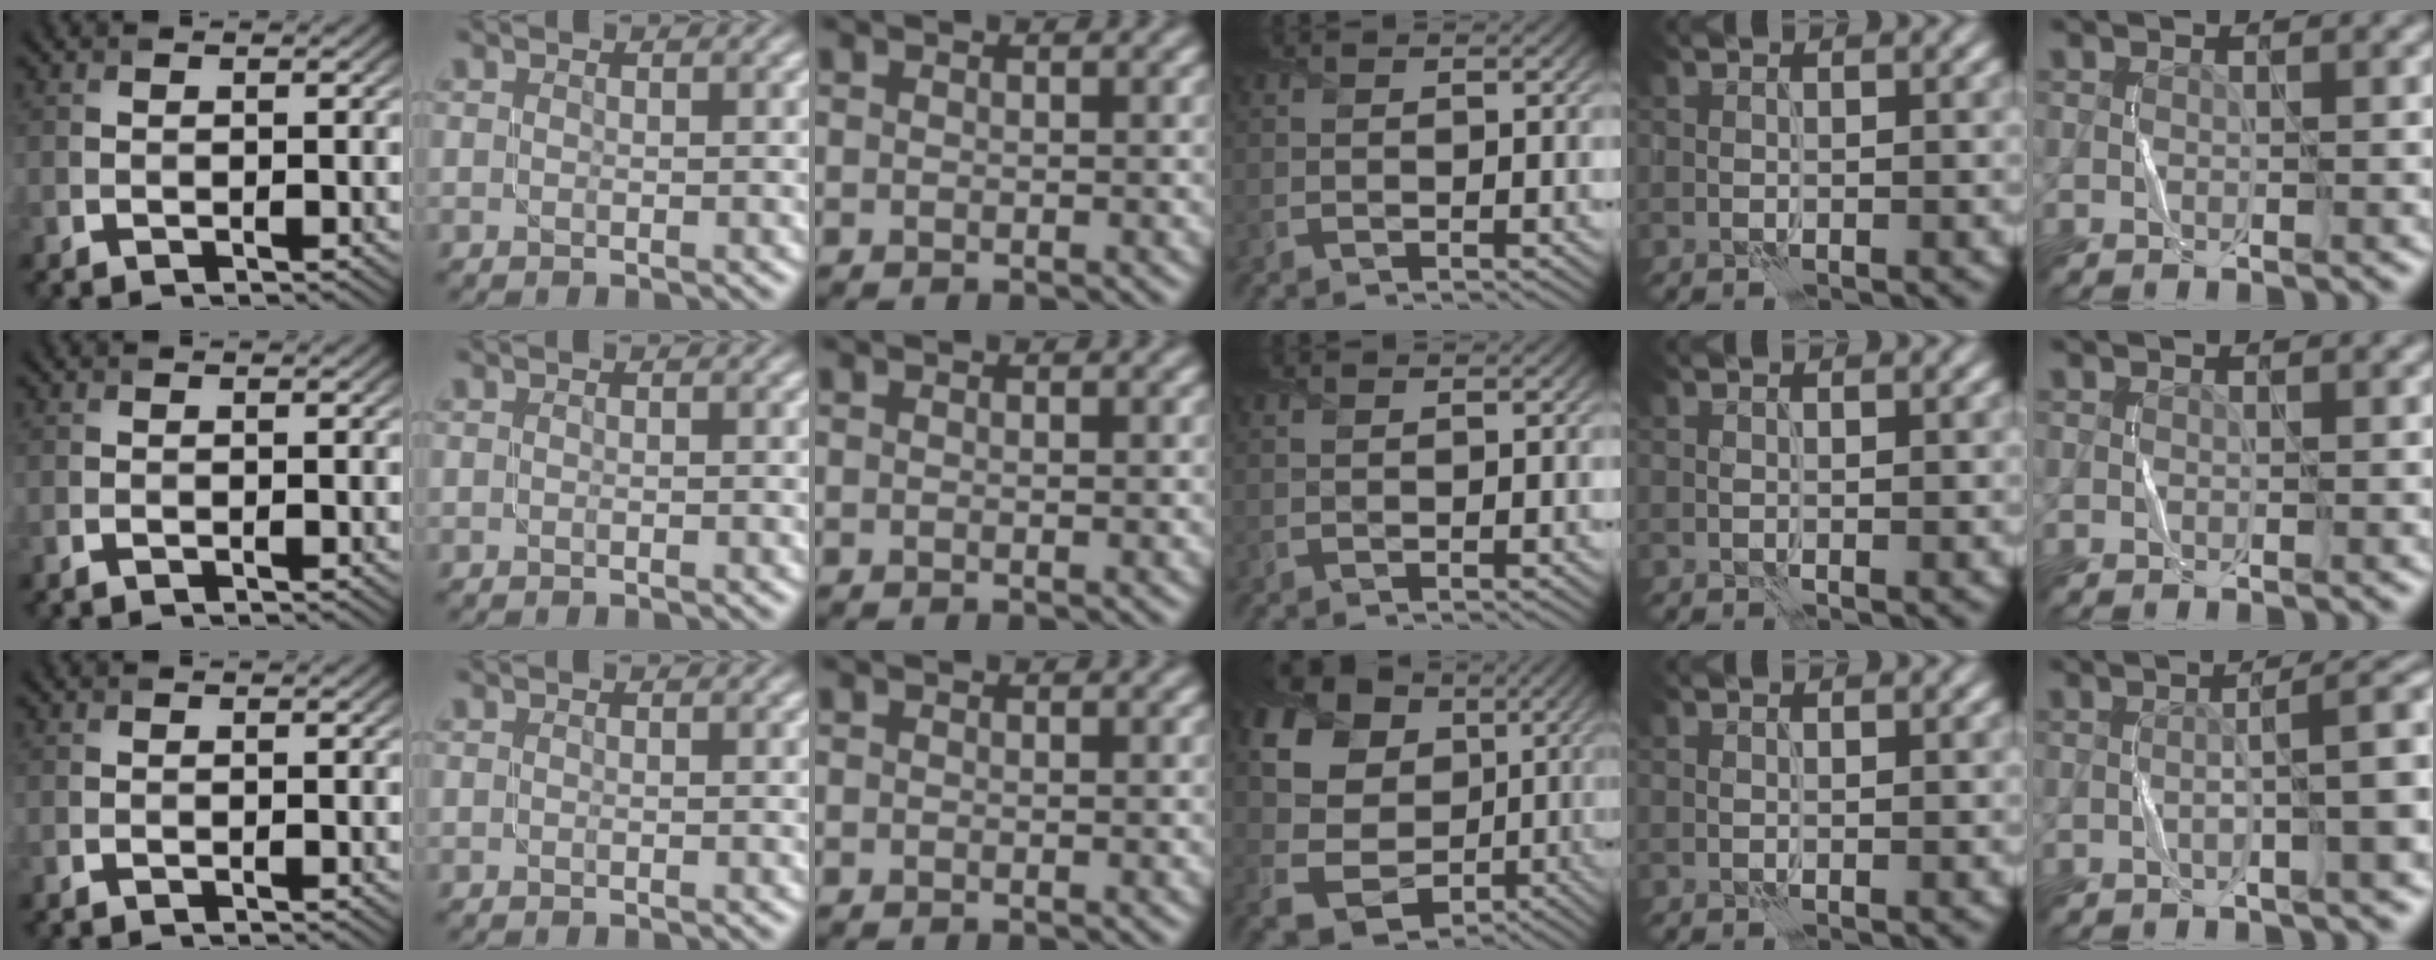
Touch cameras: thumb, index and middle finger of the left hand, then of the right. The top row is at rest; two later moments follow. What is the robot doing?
{"motion": "fold", "object": "shorts"}